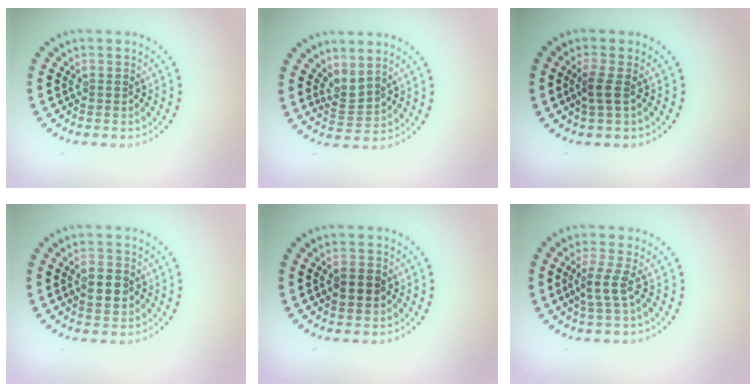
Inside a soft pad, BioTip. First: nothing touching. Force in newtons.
{"total": 2.2, "press": 1.5, "slide": 1.6}
{"total": 1.5, "press": 1.3, "slide": 0.9}
{"total": 2.8, "press": 2.8, "slide": 0.0}
{"total": 2.7, "press": 2.7, "slide": 0.1}
{"total": 2.1, "press": 1.5, "slide": 1.4}